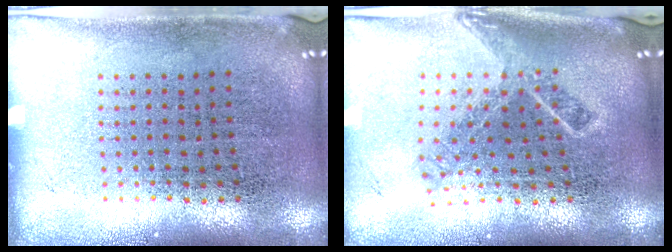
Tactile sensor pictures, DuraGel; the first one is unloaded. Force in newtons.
{"total": 1.9, "press": 1.4, "slide": 1.3}